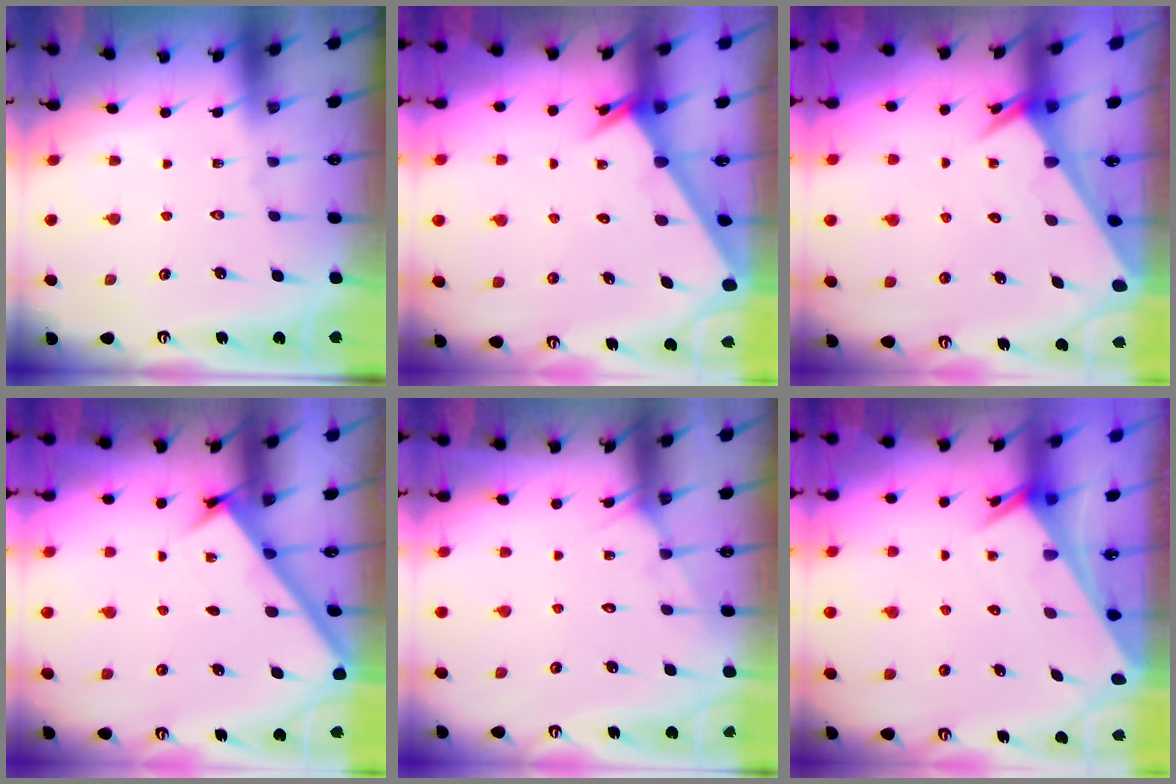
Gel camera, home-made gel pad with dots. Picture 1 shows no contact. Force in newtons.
{"total": 2.3, "press": 2.3, "slide": 0.2}
{"total": 2.6, "press": 2.6, "slide": 0.1}
{"total": 2.3, "press": 2.3, "slide": 0.3}
{"total": 4.1, "press": 4.0, "slide": 0.3}
{"total": 2.7, "press": 2.7, "slide": 0.1}